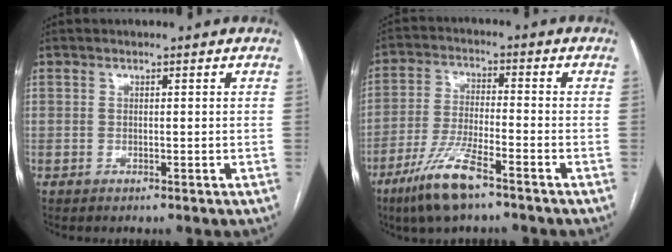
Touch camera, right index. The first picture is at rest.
{"total": 9.7, "force": [-6.4, 1.3, 7.2], "torque": [-0.150, -0.022, -0.122]}